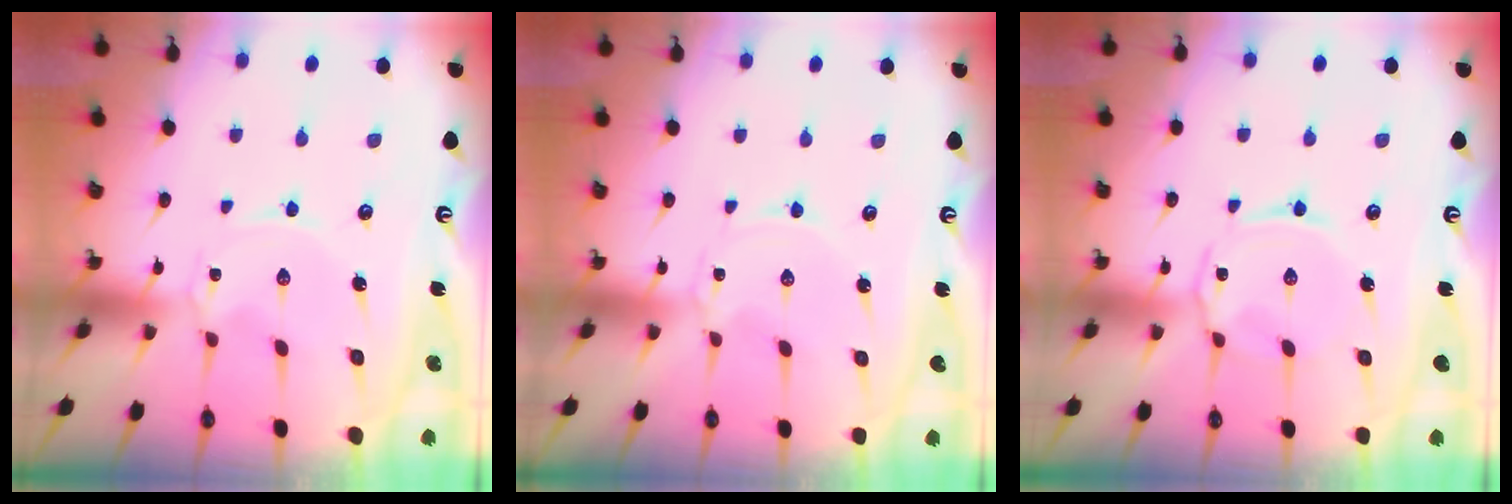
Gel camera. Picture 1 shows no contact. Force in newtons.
{"total": 0.0}
{"total": 2.9, "press": 2.9, "slide": 0.5}